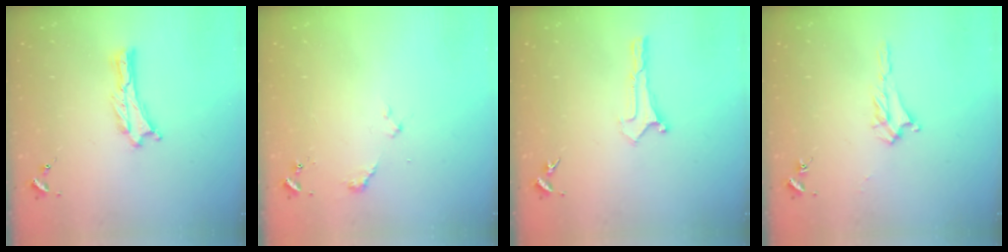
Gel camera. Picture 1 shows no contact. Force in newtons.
{"total": 2.4, "press": 2.3, "slide": 0.3}
{"total": 0.0}
{"total": 2.4, "press": 2.4, "slide": 0.4}